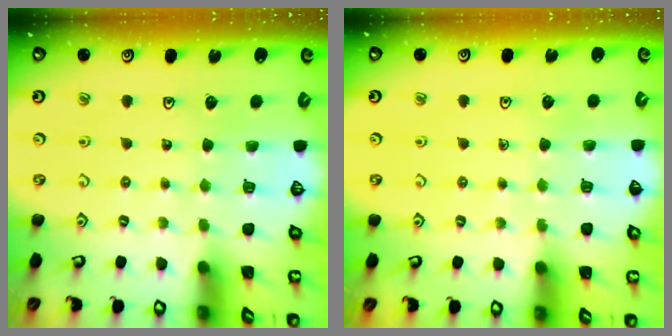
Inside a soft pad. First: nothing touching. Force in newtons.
{"total": 3.6, "press": 3.6, "slide": 0.6}